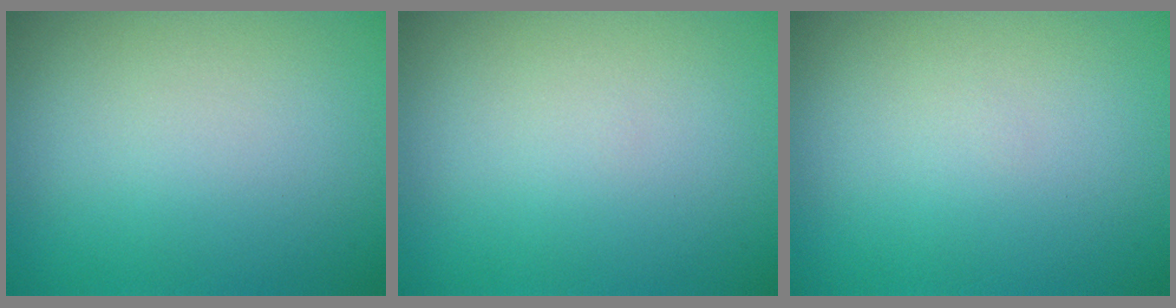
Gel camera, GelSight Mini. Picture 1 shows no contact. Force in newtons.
{"total": 0.0}
{"total": 0.0}